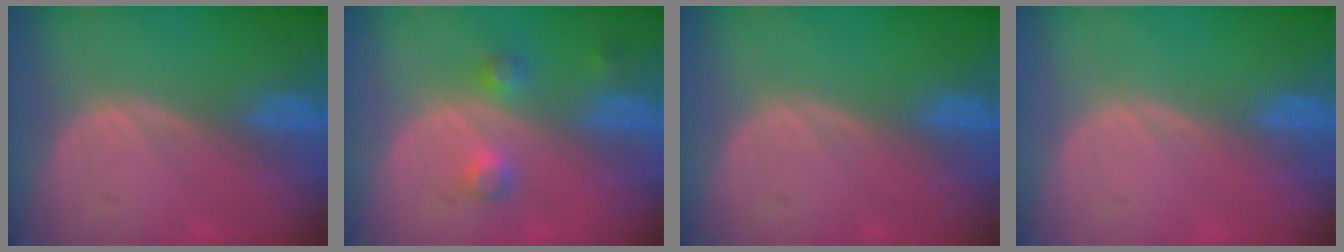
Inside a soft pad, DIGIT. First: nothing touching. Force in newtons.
{"total": 3.6, "press": 3.4, "slide": 1.2}
{"total": 0.0}
{"total": 0.0}